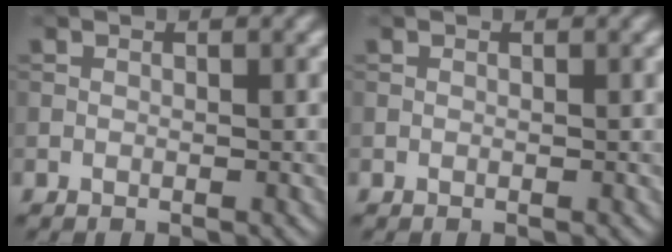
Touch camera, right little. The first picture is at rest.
{"total": 0.0}